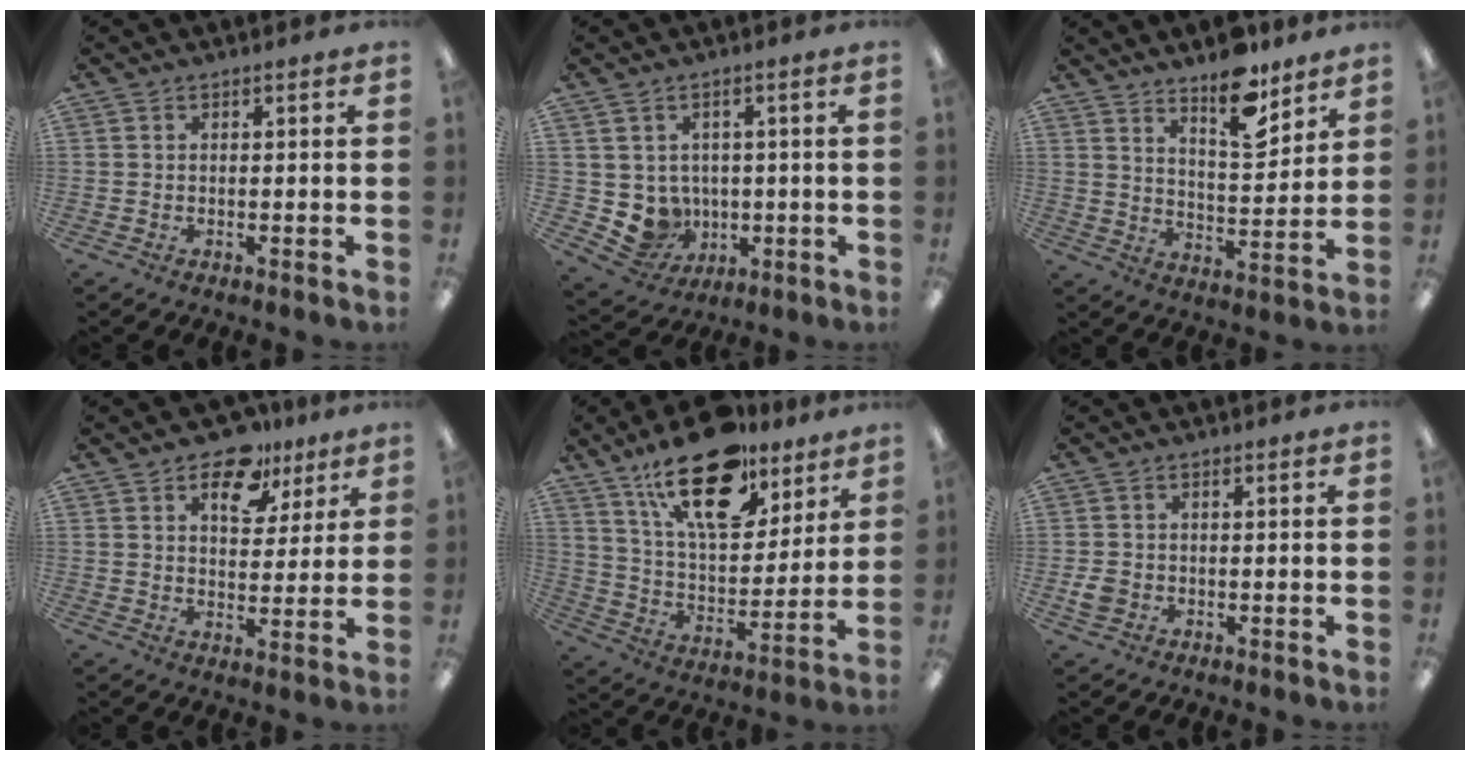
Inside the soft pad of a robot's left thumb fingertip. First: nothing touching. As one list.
[{"total": 6.6, "force": [0.9, 6.4, 1.1], "torque": [-0.040, -0.014, 0.028]}, {"total": 13.0, "force": [10.0, 4.7, 6.9], "torque": [-0.091, -0.065, 0.171]}, {"total": 11.6, "force": [7.7, 6.5, 5.7], "torque": [-0.073, -0.036, 0.134]}, {"total": 22.0, "force": [14.1, 10.1, 13.5], "torque": [-0.218, -0.070, 0.244]}, {"total": 2.8, "force": [-0.7, 2.4, 1.4], "torque": [-0.014, 0.003, -0.014]}]